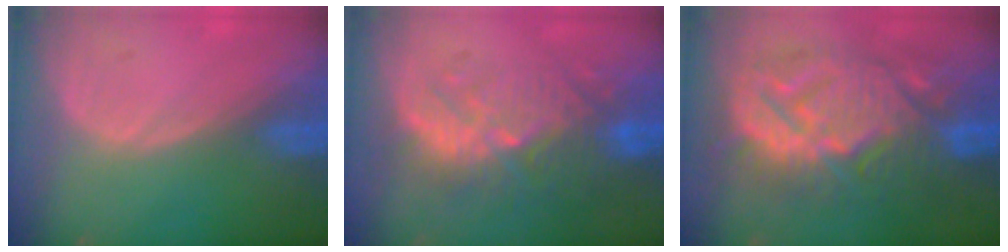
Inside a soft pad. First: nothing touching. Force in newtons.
{"total": 10.5, "press": 9.6, "slide": 4.1}
{"total": 13.9, "press": 13.8, "slide": 1.3}